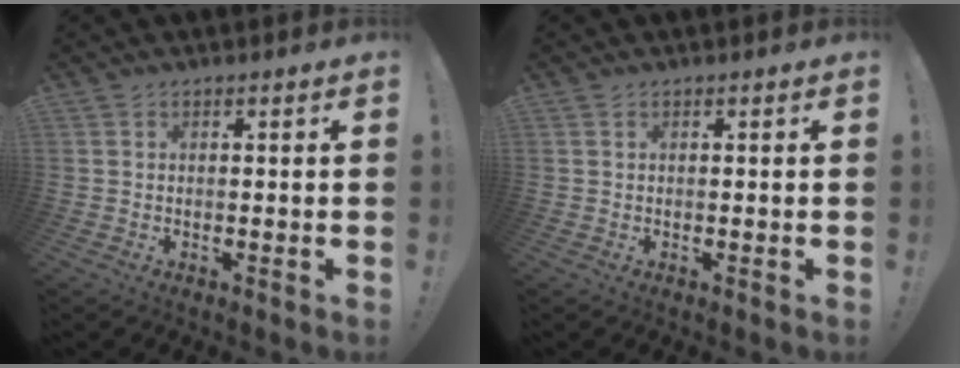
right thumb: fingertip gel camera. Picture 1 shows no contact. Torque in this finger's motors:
{"motor_torque": [0.00, -0.04, -0.10, -0.02, 0.00]}